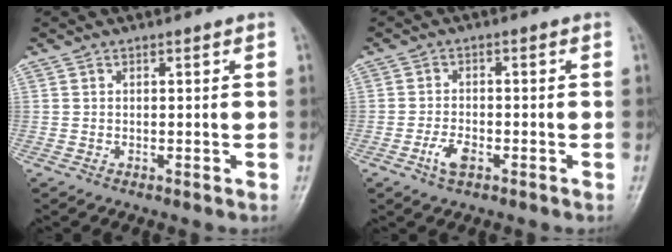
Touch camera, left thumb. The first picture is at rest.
{"total": 3.6, "force": [-1.8, 1.8, 2.6], "torque": [-0.054, 0.009, -0.035]}